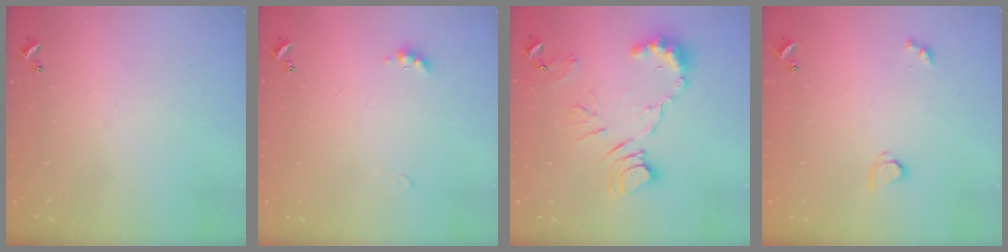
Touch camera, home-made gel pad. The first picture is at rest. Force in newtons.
{"total": 3.2, "press": 3.1, "slide": 0.6}
{"total": 11.5, "press": 11.5, "slide": 0.6}
{"total": 2.8, "press": 2.8, "slide": 0.3}